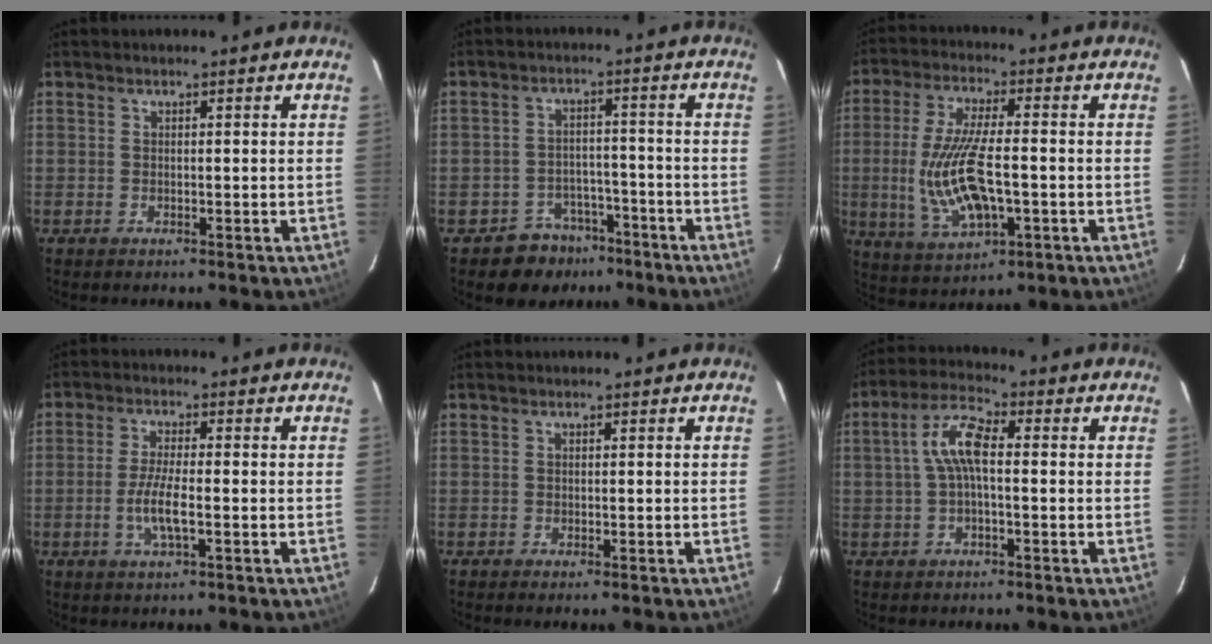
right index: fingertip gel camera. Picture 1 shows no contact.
{"total": 7.2, "force": [-5.1, 5.1, 0.4], "torque": [-0.017, 0.032, -0.067]}
{"total": 14.3, "force": [-2.7, 5.2, 13.0], "torque": [-0.265, -0.010, -0.040]}
{"total": 5.5, "force": [-1.6, 0.9, 5.2], "torque": [-0.105, -0.006, -0.033]}
{"total": 0.6, "force": [-0.6, 0.1, 0.3], "torque": [-0.007, 0.000, -0.010]}
{"total": 6.6, "force": [-0.1, 2.2, 6.2], "torque": [-0.133, 0.021, -0.002]}